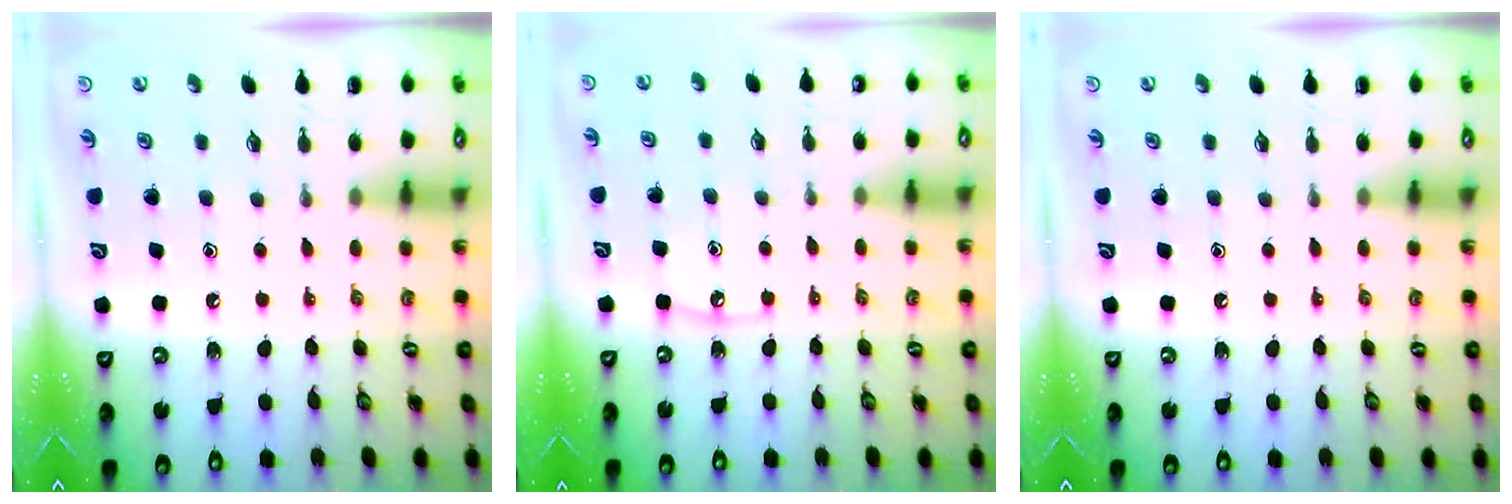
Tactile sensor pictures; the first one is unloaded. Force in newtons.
{"total": 3.6, "press": 3.6, "slide": 0.5}
{"total": 0.0}